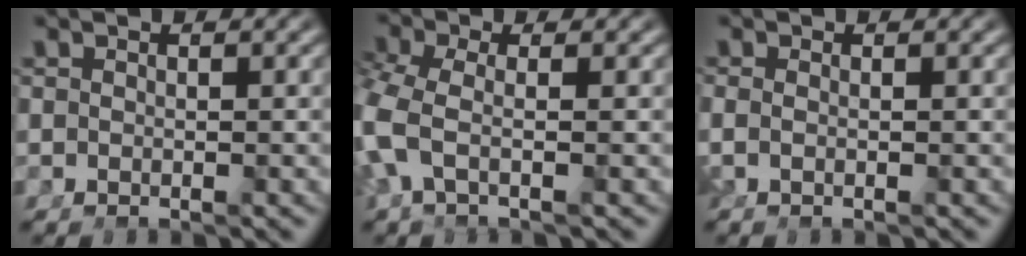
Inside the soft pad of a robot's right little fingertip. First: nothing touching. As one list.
[{"total": 4.2, "force": [-0.4, 2.4, 3.4], "torque": [-0.104, -0.020, 0.001]}, {"total": 1.4, "force": [-0.7, 0.1, 1.2], "torque": [-0.033, -0.016, 0.000]}]